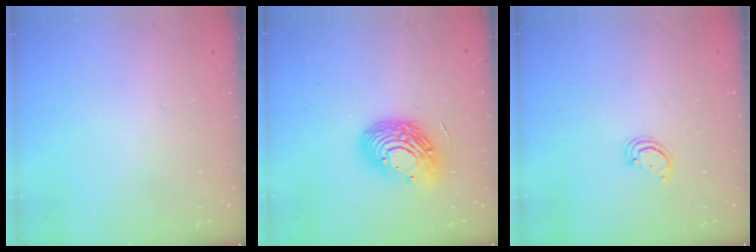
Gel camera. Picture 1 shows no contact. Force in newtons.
{"total": 14.8, "press": 14.8, "slide": 1.0}
{"total": 3.2, "press": 3.2, "slide": 0.3}